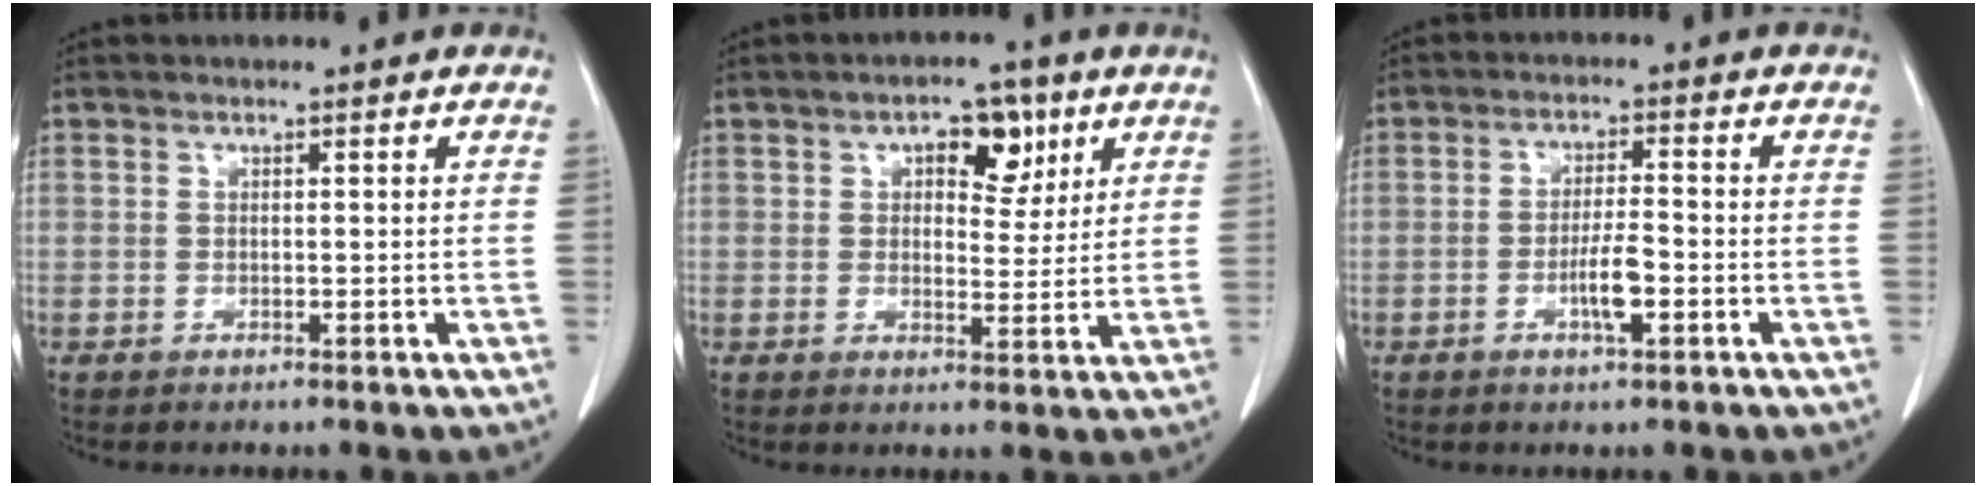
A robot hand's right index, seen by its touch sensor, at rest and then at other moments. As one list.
[{"total": 6.3, "force": [3.0, 3.4, 4.4], "torque": [-0.056, 0.013, 0.042]}, {"total": 4.7, "force": [-1.6, 0.8, 4.4], "torque": [-0.082, -0.002, -0.028]}]